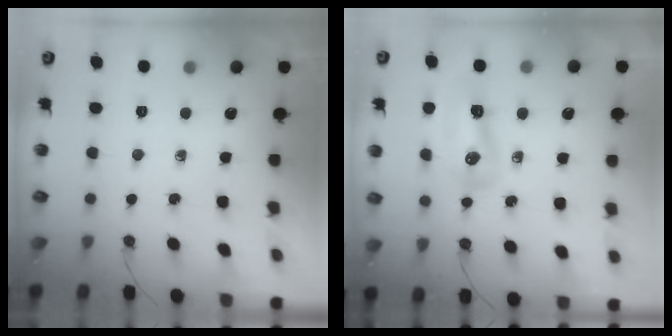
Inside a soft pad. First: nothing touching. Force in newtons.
{"total": 10.4, "press": 10.2, "slide": 1.7}